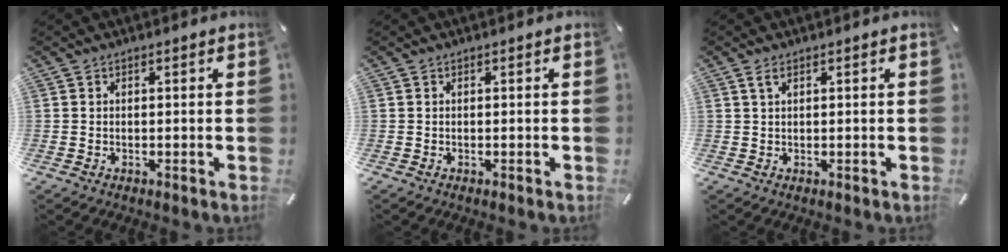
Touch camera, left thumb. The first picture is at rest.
{"total": 0.0}
{"total": 1.8, "force": [0.8, 0.6, 1.5], "torque": [-0.030, 0.003, 0.013]}